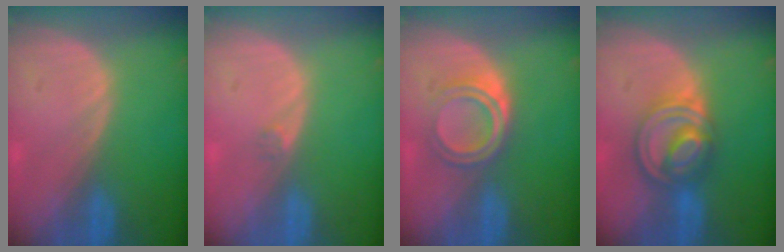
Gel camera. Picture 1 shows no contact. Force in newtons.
{"total": 0.8, "press": 0.7, "slide": 0.4}
{"total": 5.3, "press": 4.5, "slide": 2.8}
{"total": 7.9, "press": 6.9, "slide": 3.8}